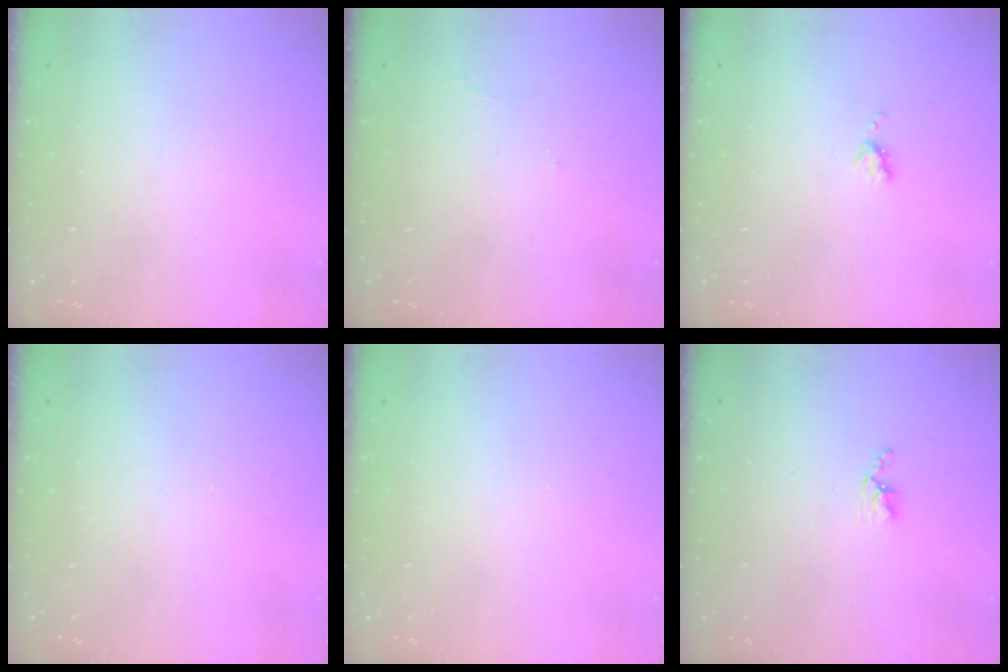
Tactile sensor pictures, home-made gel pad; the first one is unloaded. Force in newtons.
{"total": 3.7, "press": 3.7, "slide": 0.4}
{"total": 4.0, "press": 4.0, "slide": 0.6}
{"total": 0.0}
{"total": 0.0}
{"total": 2.7, "press": 2.7, "slide": 0.5}